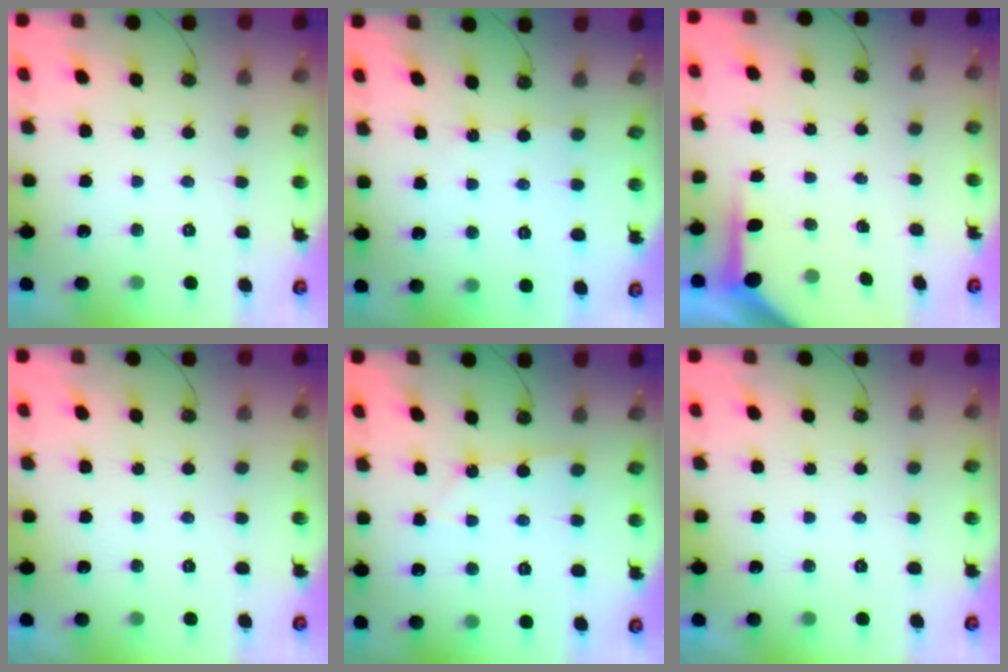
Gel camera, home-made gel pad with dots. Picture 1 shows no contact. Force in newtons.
{"total": 1.5, "press": 1.5, "slide": 0.2}
{"total": 4.3, "press": 4.3, "slide": 0.4}
{"total": 0.0}
{"total": 1.3, "press": 1.3, "slide": 0.1}
{"total": 0.0}